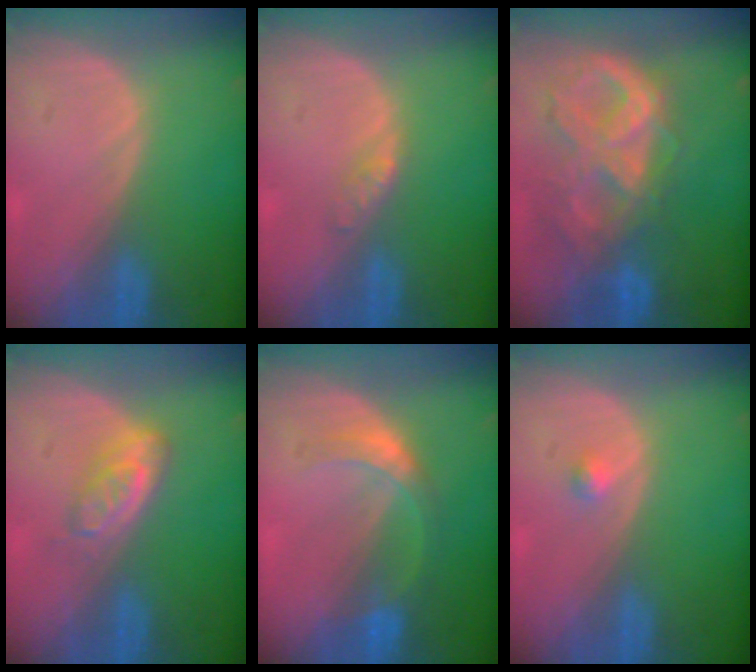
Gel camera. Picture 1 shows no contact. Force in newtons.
{"total": 1.7, "press": 1.7, "slide": 0.2}
{"total": 10.5, "press": 8.8, "slide": 5.7}
{"total": 4.7, "press": 4.3, "slide": 1.9}
{"total": 5.2, "press": 4.8, "slide": 1.9}
{"total": 1.0, "press": 1.0, "slide": 0.1}